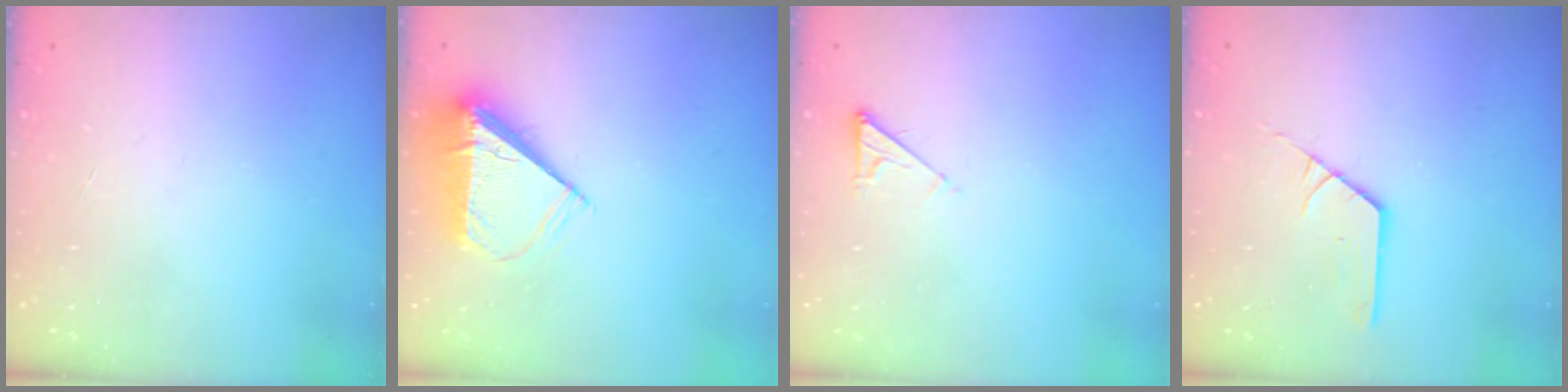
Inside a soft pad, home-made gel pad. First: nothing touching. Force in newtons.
{"total": 7.4, "press": 7.2, "slide": 1.3}
{"total": 2.9, "press": 2.9, "slide": 0.5}
{"total": 2.7, "press": 2.7, "slide": 0.1}